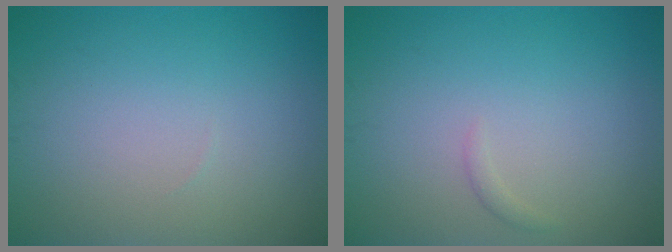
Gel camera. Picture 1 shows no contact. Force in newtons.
{"total": 0.6, "press": 0.6, "slide": 0.1}